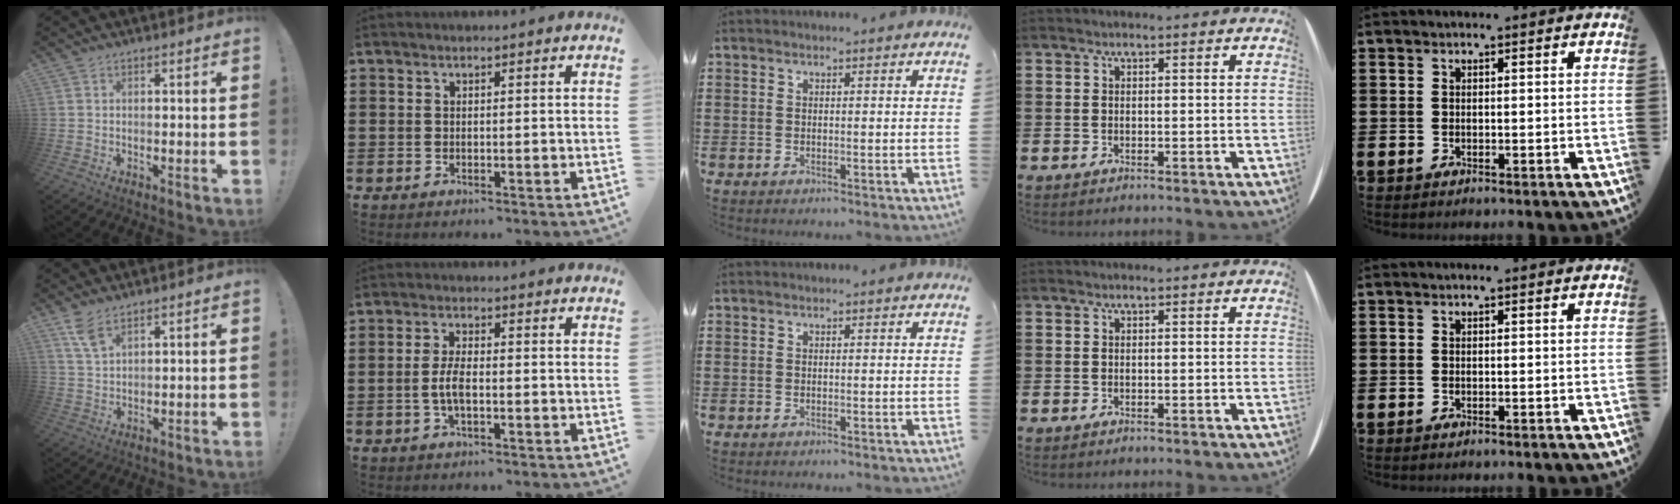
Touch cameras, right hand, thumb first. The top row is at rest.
{"thumb": {"total": 5.7, "force": [4.0, 1.8, 3.6], "torque": [-0.063, -0.021, 0.074]}, "index": {"total": 4.2, "force": [-0.8, 1.6, 3.8], "torque": [-0.084, 0.000, -0.019]}}